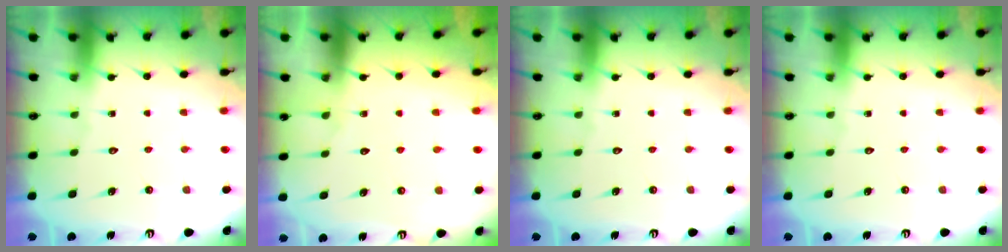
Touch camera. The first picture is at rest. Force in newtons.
{"total": 4.7, "press": 4.6, "slide": 0.5}
{"total": 0.0}
{"total": 0.0}